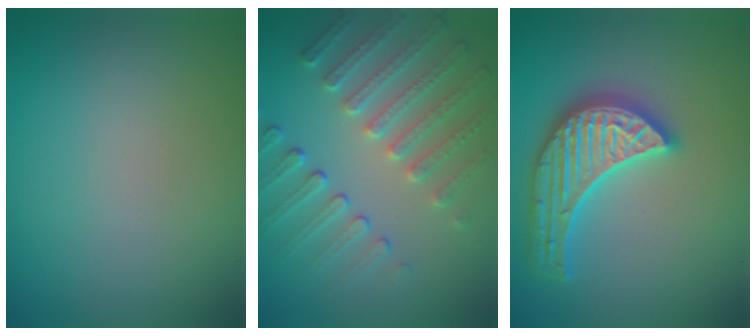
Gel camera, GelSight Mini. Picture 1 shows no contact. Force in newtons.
{"total": 4.9, "press": 3.8, "slide": 3.1}
{"total": 5.6, "press": 5.6, "slide": 0.6}